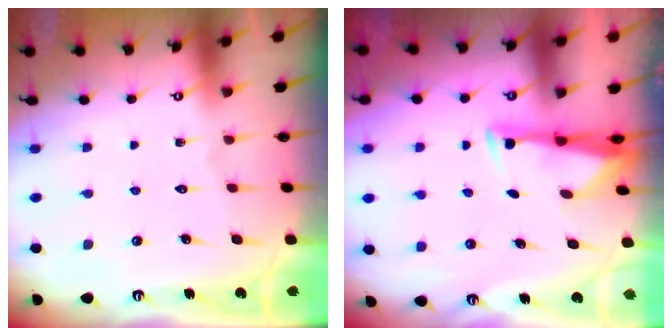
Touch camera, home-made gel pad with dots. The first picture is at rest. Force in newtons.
{"total": 3.4, "press": 3.2, "slide": 0.9}